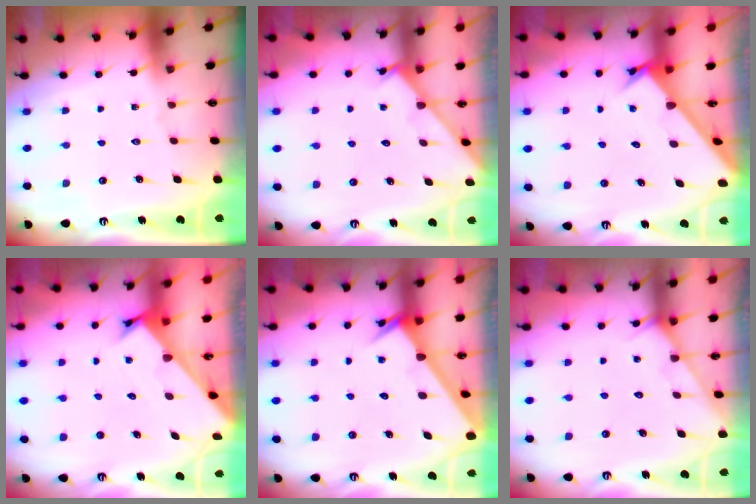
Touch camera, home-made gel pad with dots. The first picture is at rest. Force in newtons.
{"total": 1.1, "press": 1.1, "slide": 0.1}
{"total": 2.6, "press": 2.5, "slide": 0.3}
{"total": 2.4, "press": 2.4, "slide": 0.2}
{"total": 2.5, "press": 2.5, "slide": 0.2}
{"total": 4.4, "press": 4.4, "slide": 0.2}